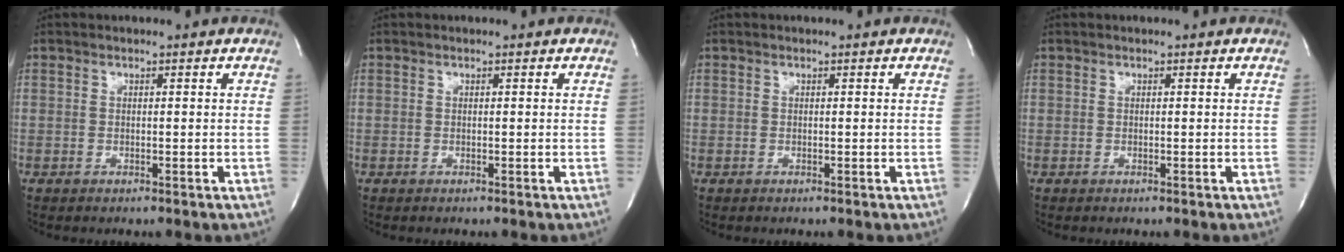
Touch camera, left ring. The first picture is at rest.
{"total": 0.0}
{"total": 0.0}
{"total": 0.0}